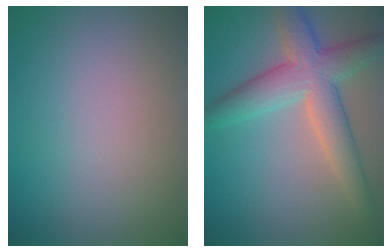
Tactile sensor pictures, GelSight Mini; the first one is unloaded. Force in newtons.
{"total": 6.2, "press": 6.2, "slide": 0.2}